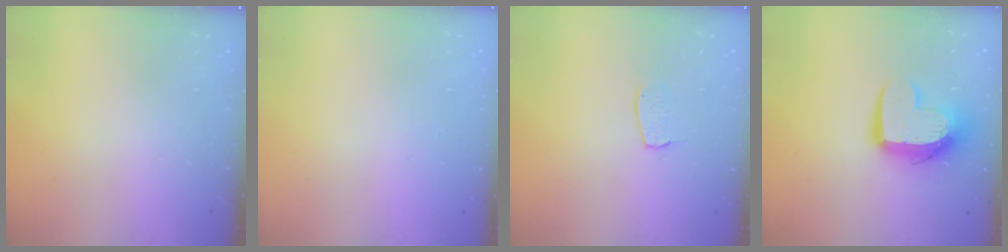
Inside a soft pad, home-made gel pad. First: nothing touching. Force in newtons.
{"total": 0.5, "press": 0.5, "slide": 0.1}
{"total": 4.0, "press": 4.0, "slide": 0.2}
{"total": 12.3, "press": 12.3, "slide": 0.9}